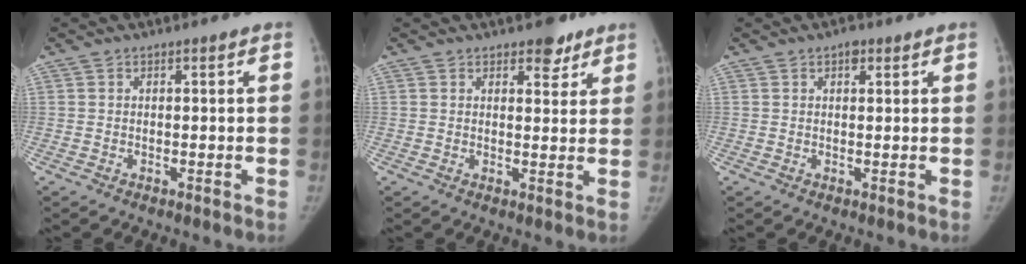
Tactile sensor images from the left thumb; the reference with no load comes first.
{"total": 4.4, "force": [3.1, 2.4, 2.0], "torque": [0.001, -0.017, 0.041]}
{"total": 1.9, "force": [1.1, 1.0, 1.1], "torque": [-0.009, -0.003, 0.014]}